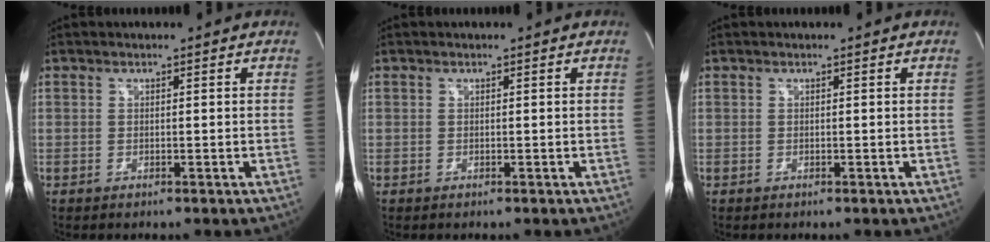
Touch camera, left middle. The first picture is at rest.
{"total": 0.0}
{"total": 0.0}